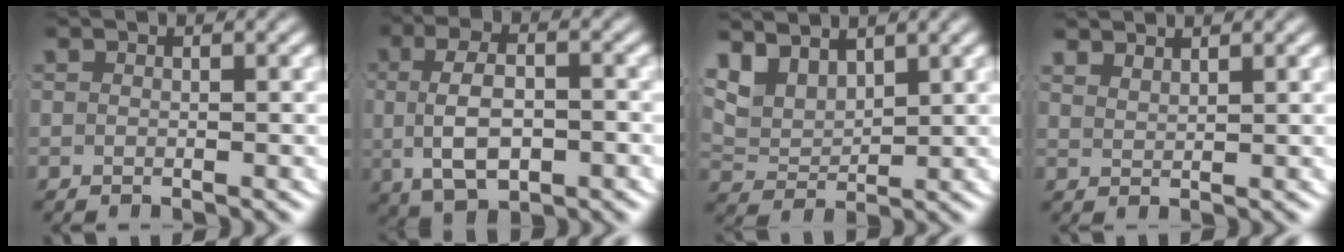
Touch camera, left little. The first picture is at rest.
{"total": 6.4, "force": [-0.5, 3.7, 5.2], "torque": [-0.100, -0.003, -0.004]}
{"total": 6.7, "force": [2.9, 5.3, 2.8], "torque": [-0.080, -0.002, 0.042]}
{"total": 2.2, "force": [2.1, 0.0, 0.4], "torque": [-0.007, -0.005, 0.046]}